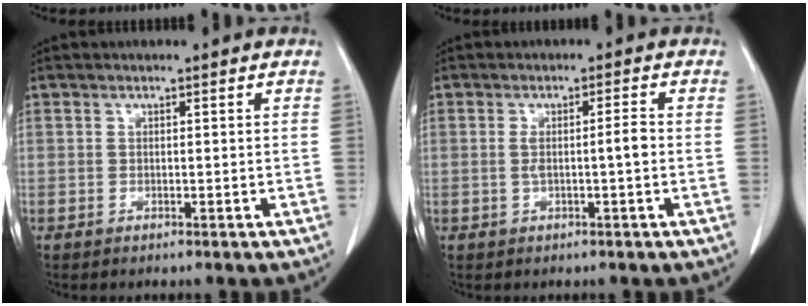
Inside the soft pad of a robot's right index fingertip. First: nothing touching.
{"total": 3.0, "force": [-0.3, 0.0, 3.0], "torque": [-0.057, 0.006, -0.002]}